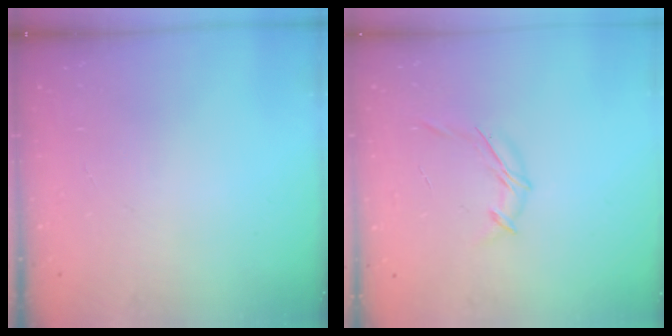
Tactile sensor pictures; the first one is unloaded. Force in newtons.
{"total": 6.8, "press": 6.7, "slide": 0.9}